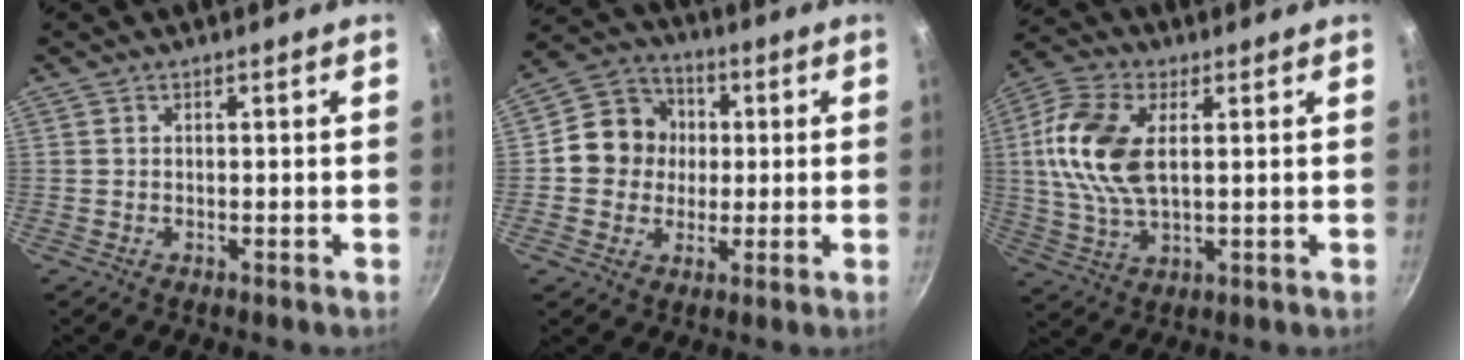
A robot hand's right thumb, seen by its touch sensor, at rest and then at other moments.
{"total": 10.7, "force": [0.5, 9.9, 4.0], "torque": [-0.029, 0.019, -0.008]}
{"total": 14.0, "force": [2.4, 7.6, 11.5], "torque": [-0.228, 0.004, 0.041]}